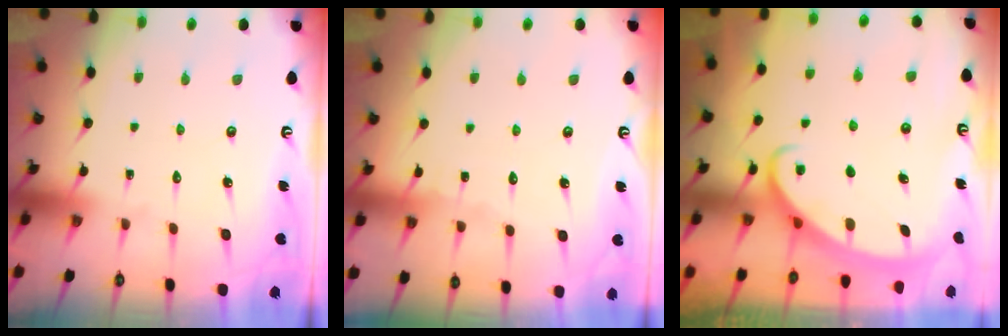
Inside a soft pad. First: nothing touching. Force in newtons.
{"total": 3.5, "press": 3.5, "slide": 0.2}
{"total": 2.6, "press": 2.5, "slide": 0.4}